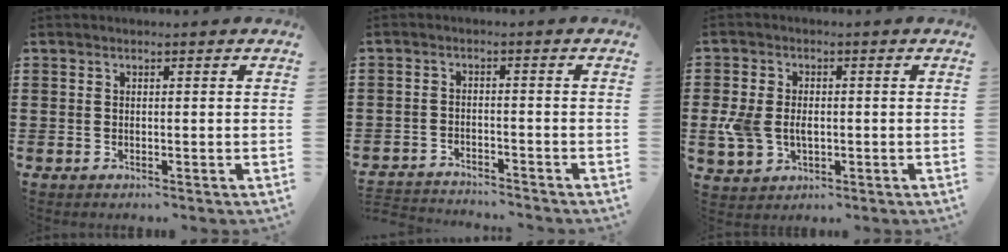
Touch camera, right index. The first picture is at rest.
{"total": 2.8, "force": [-2.7, 0.1, -0.2], "torque": [-0.005, -0.001, -0.060]}
{"total": 3.2, "force": [-0.2, 2.3, 2.2], "torque": [-0.066, -0.001, -0.012]}